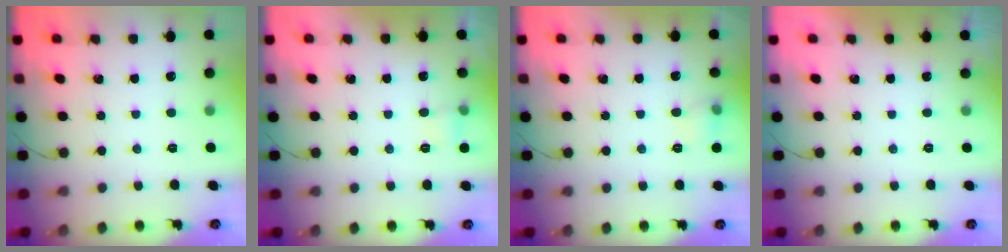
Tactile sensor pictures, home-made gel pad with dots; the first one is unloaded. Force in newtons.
{"total": 3.8, "press": 3.6, "slide": 1.2}
{"total": 6.6, "press": 6.2, "slide": 2.1}
{"total": 0.0}